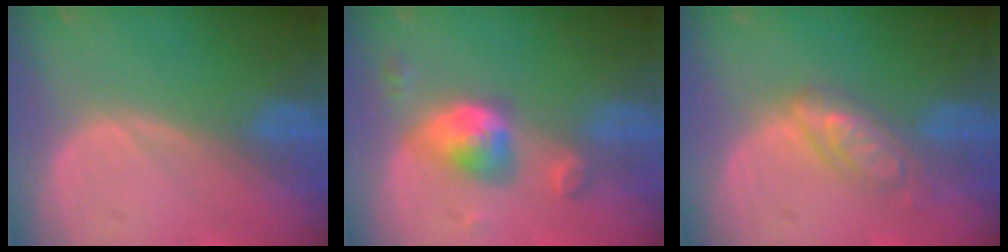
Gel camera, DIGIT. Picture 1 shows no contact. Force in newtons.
{"total": 5.5, "press": 5.4, "slide": 1.0}
{"total": 4.9, "press": 4.9, "slide": 0.1}